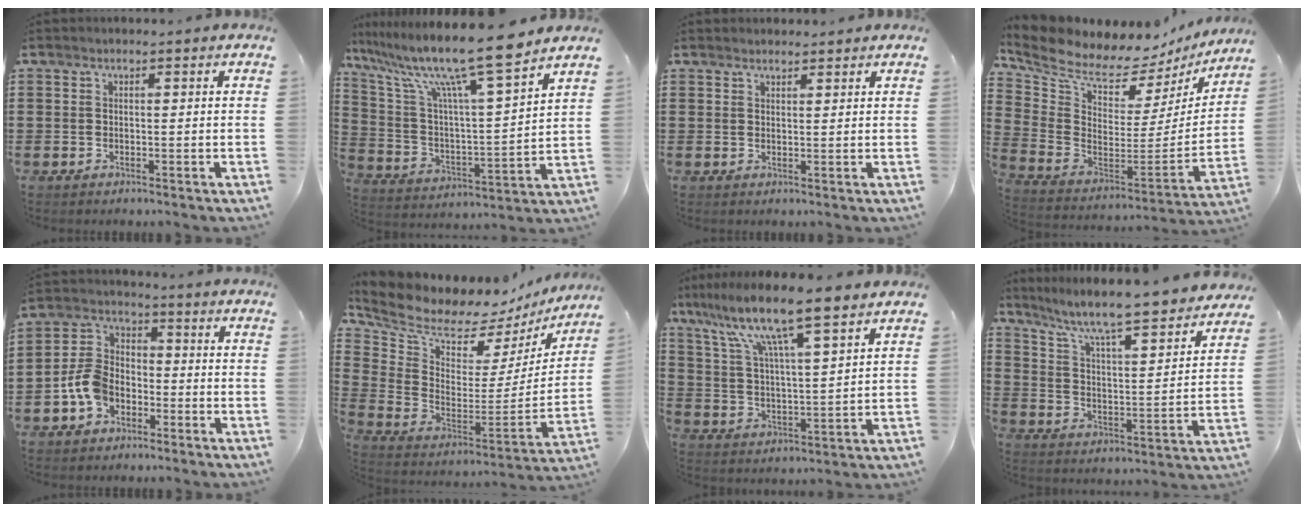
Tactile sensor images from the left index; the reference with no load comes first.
{"total": 13.5, "force": [10.7, 0.3, 8.3], "torque": [-0.190, -0.069, 0.174]}
{"total": 1.4, "force": [1.4, 0.4, -0.1], "torque": [-0.002, 0.003, 0.027]}
{"total": 7.6, "force": [6.8, 2.6, 2.4], "torque": [-0.090, -0.062, 0.115]}
{"total": 7.5, "force": [-3.6, 5.1, 4.1], "torque": [-0.114, 0.012, -0.078]}
{"total": 7.5, "force": [7.0, 2.3, 1.5], "torque": [-0.077, -0.064, 0.117]}
{"total": 10.7, "force": [8.3, 0.5, 6.6], "torque": [-0.157, -0.040, 0.137]}
{"total": 6.9, "force": [5.9, 0.1, 3.7], "torque": [-0.097, -0.050, 0.090]}